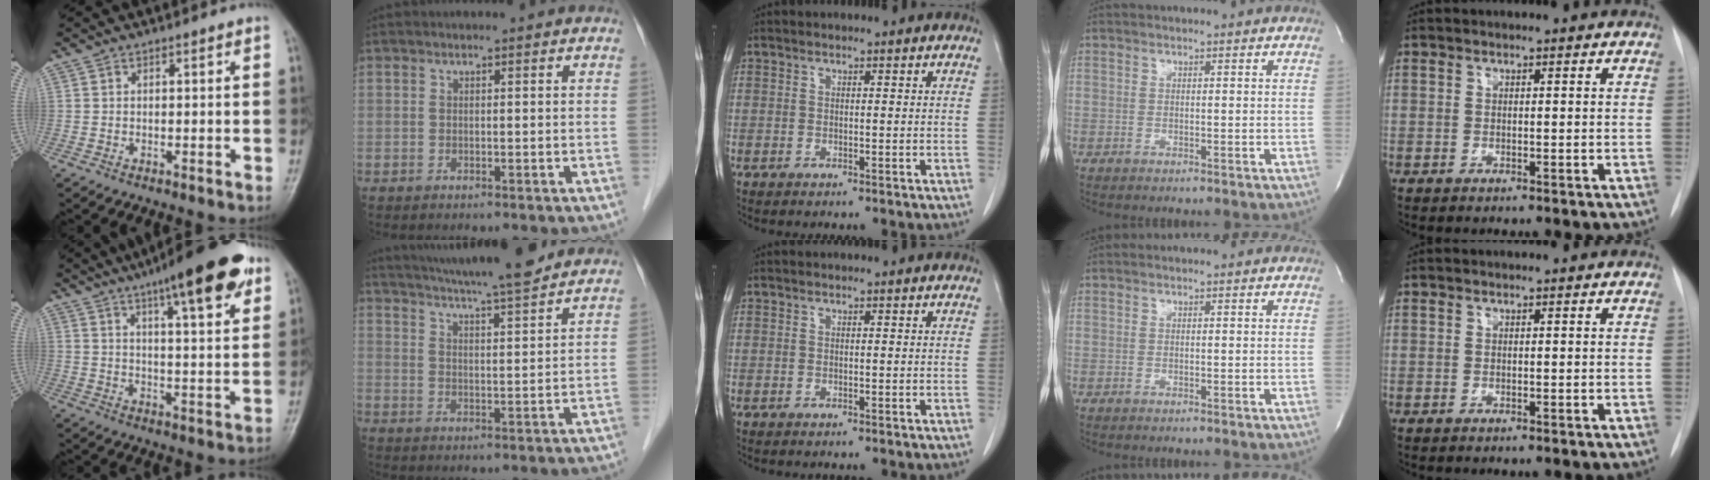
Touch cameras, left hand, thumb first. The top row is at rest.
{"thumb": {"total": 17.2, "force": [10.1, 4.0, 13.4], "torque": [-0.169, -0.031, 0.145]}, "index": {"total": 14.3, "force": [12.7, 0.2, 6.6], "torque": [-0.117, 0.010, 0.188]}}